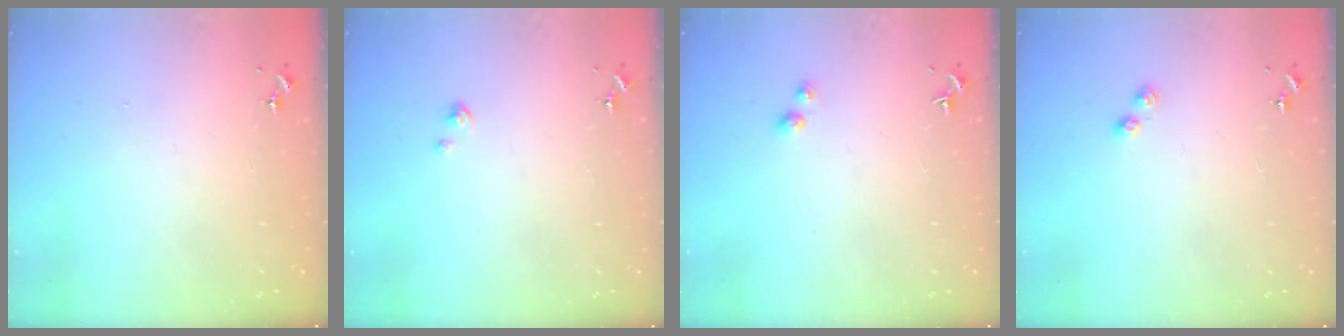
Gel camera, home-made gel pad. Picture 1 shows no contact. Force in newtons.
{"total": 1.9, "press": 1.9, "slide": 0.2}
{"total": 2.7, "press": 2.7, "slide": 0.3}
{"total": 2.8, "press": 2.8, "slide": 0.4}